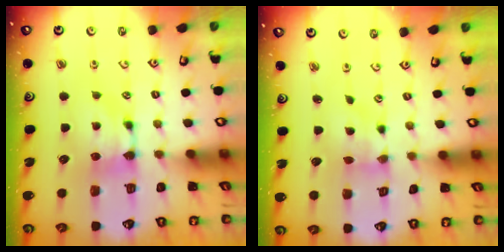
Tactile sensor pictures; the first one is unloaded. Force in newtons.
{"total": 1.7, "press": 1.0, "slide": 1.3}